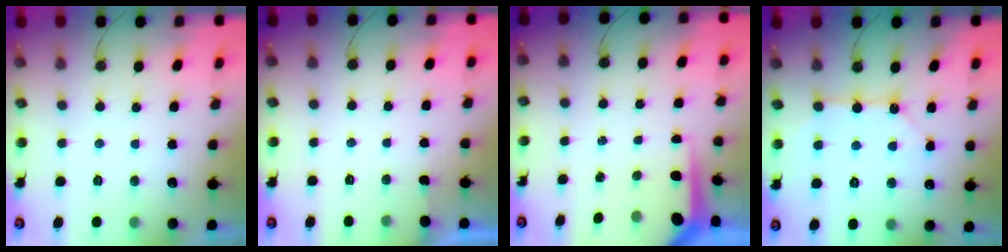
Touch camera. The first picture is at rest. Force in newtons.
{"total": 0.7, "press": 0.7, "slide": 0.1}
{"total": 6.2, "press": 6.2, "slide": 0.6}
{"total": 3.1, "press": 3.1, "slide": 0.4}